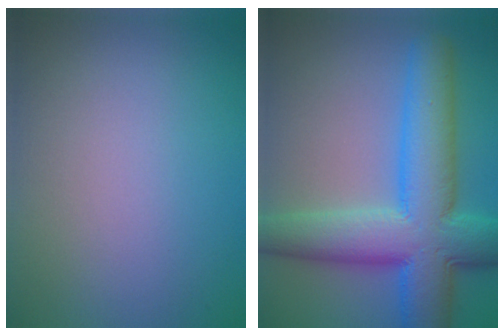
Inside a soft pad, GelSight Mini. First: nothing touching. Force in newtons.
{"total": 11.0, "press": 11.0, "slide": 0.2}